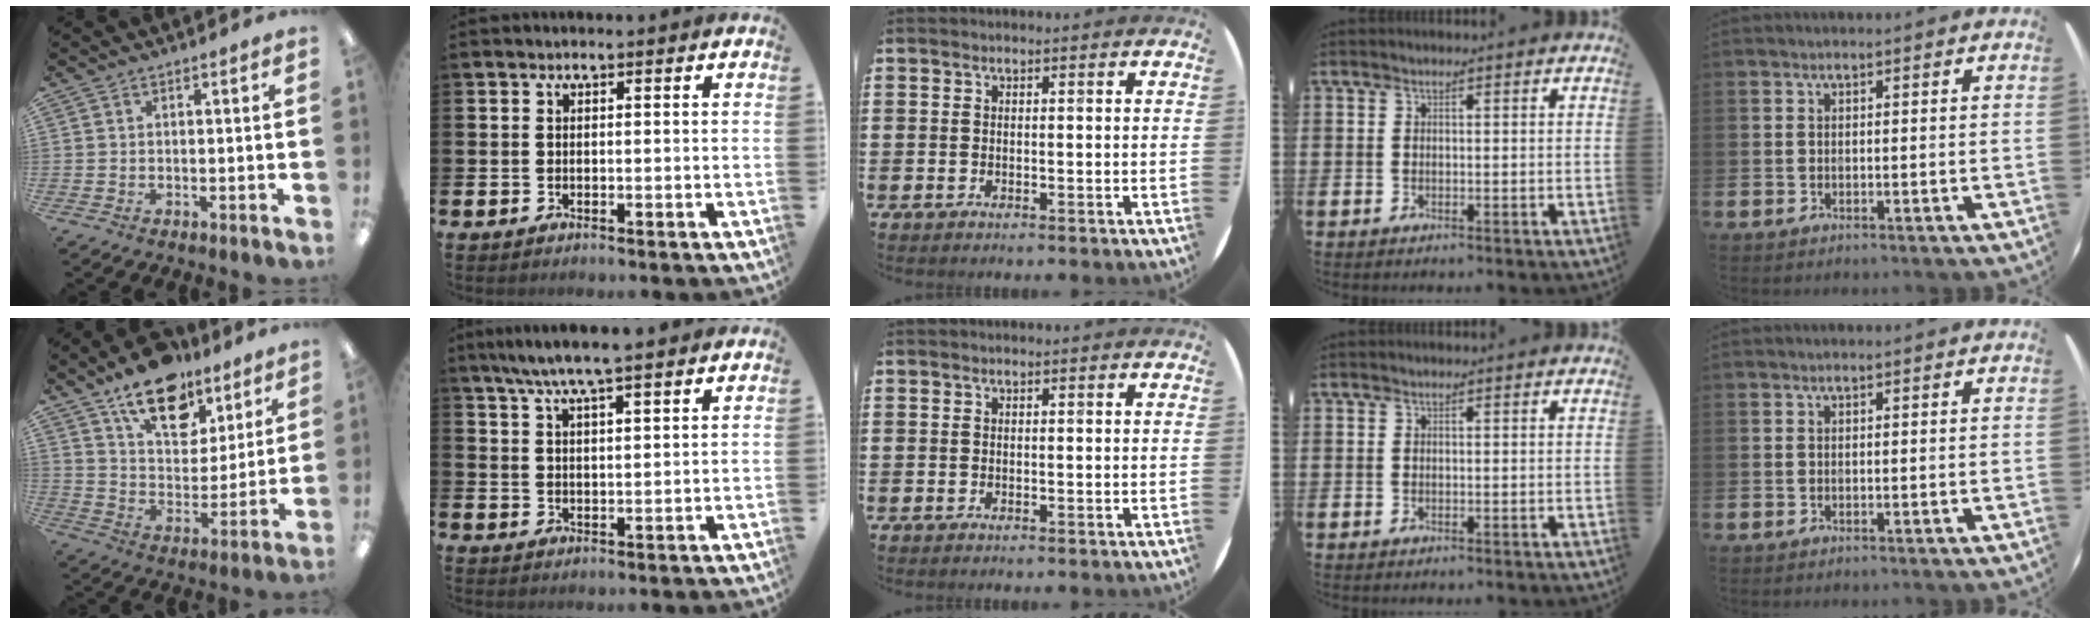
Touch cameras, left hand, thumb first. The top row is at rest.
{"thumb": {"total": 17.2, "force": [12.0, 9.2, 8.2], "torque": [-0.122, -0.069, 0.210]}, "index": {"total": 6.5, "force": [5.8, 0.4, 2.7], "torque": [-0.064, -0.017, 0.104]}}